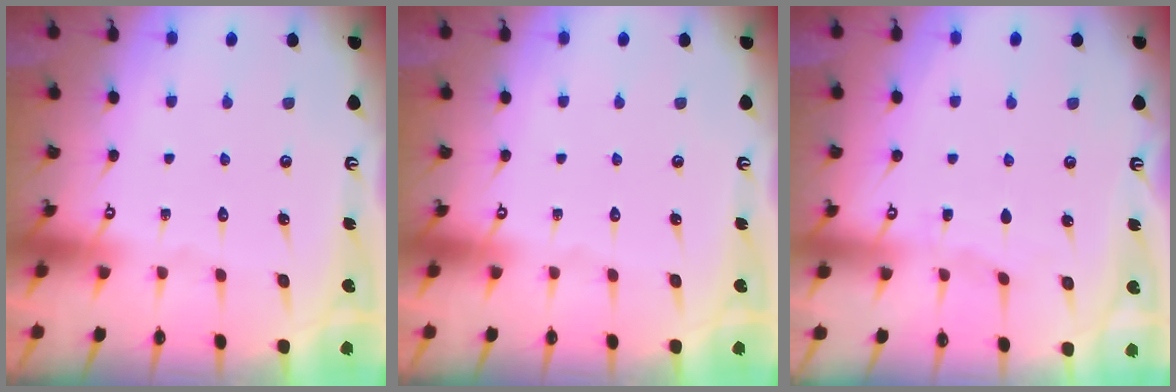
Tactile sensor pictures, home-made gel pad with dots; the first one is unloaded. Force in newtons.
{"total": 0.0}
{"total": 2.5, "press": 2.5, "slide": 0.3}